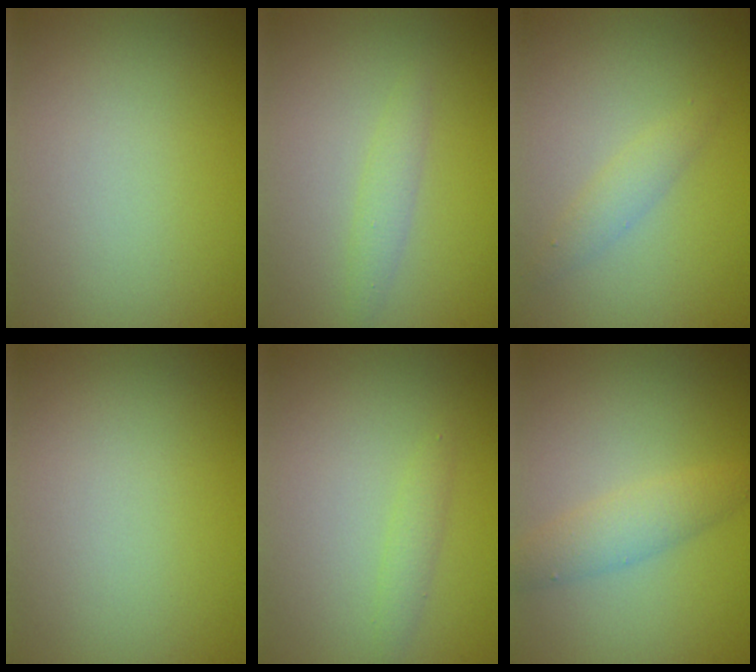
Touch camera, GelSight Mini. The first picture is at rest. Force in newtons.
{"total": 1.4, "press": 1.4, "slide": 0.0}
{"total": 1.5, "press": 1.5, "slide": 0.0}
{"total": 0.0}
{"total": 1.0, "press": 1.0, "slide": 0.0}
{"total": 2.4, "press": 2.4, "slide": 0.1}